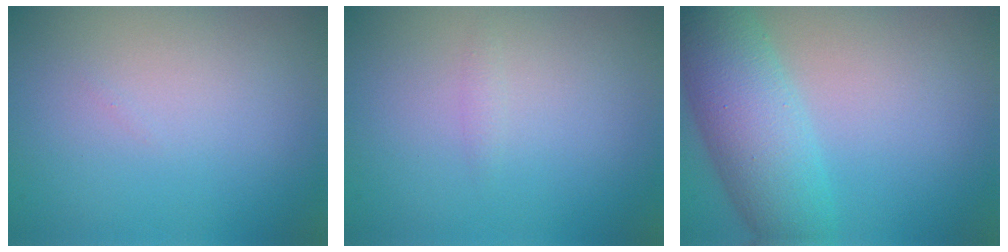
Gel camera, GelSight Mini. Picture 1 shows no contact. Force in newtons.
{"total": 0.6, "press": 0.6, "slide": 0.0}
{"total": 7.1, "press": 7.0, "slide": 0.3}